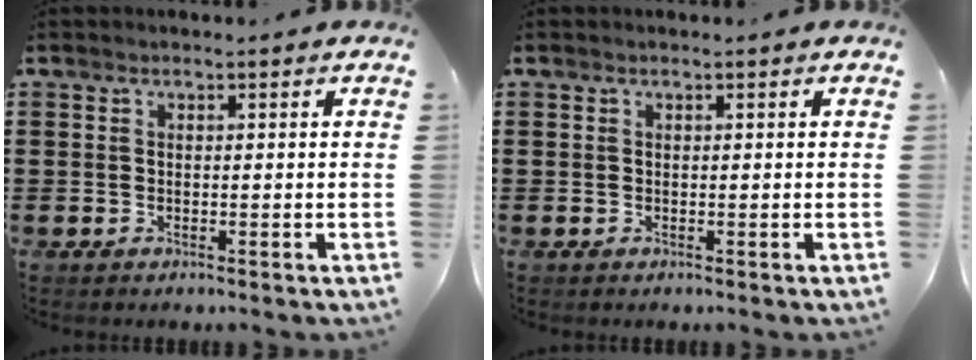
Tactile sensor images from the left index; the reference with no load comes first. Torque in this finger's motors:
{"motor_torque": [-0.01, -0.01, -0.02, 0.00]}